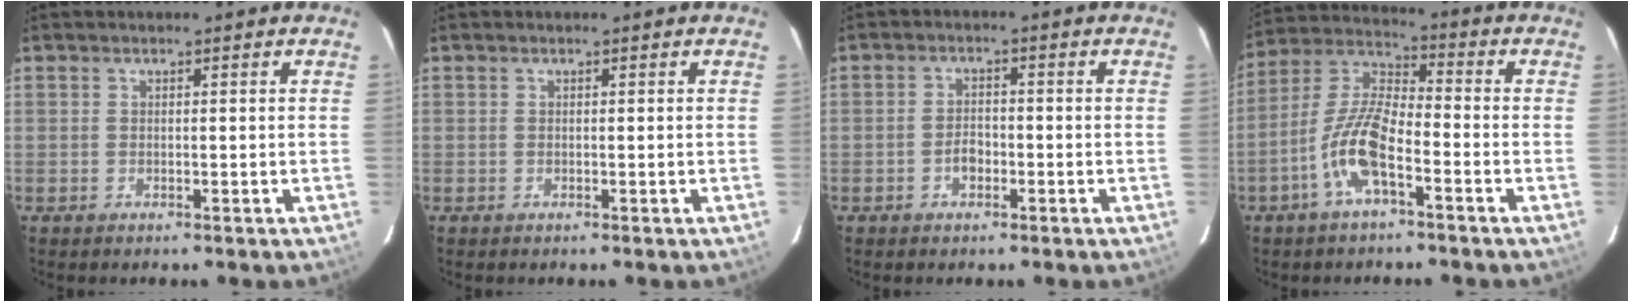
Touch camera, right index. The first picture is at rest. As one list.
[{"total": 0.0}, {"total": 3.0, "force": [-1.3, 2.0, 1.7], "torque": [-0.034, 0.006, -0.024]}, {"total": 10.9, "force": [-5.1, 3.2, 9.0], "torque": [-0.199, 0.005, -0.104]}]